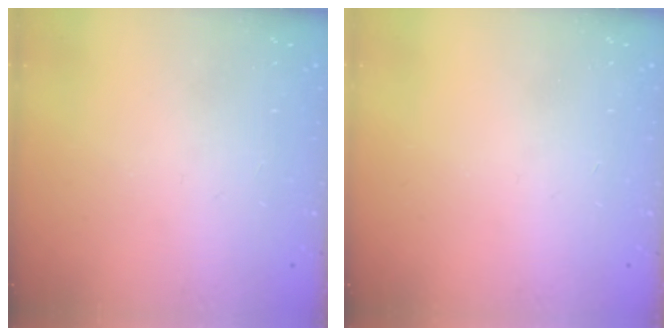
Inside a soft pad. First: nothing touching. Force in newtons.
{"total": 0.0}